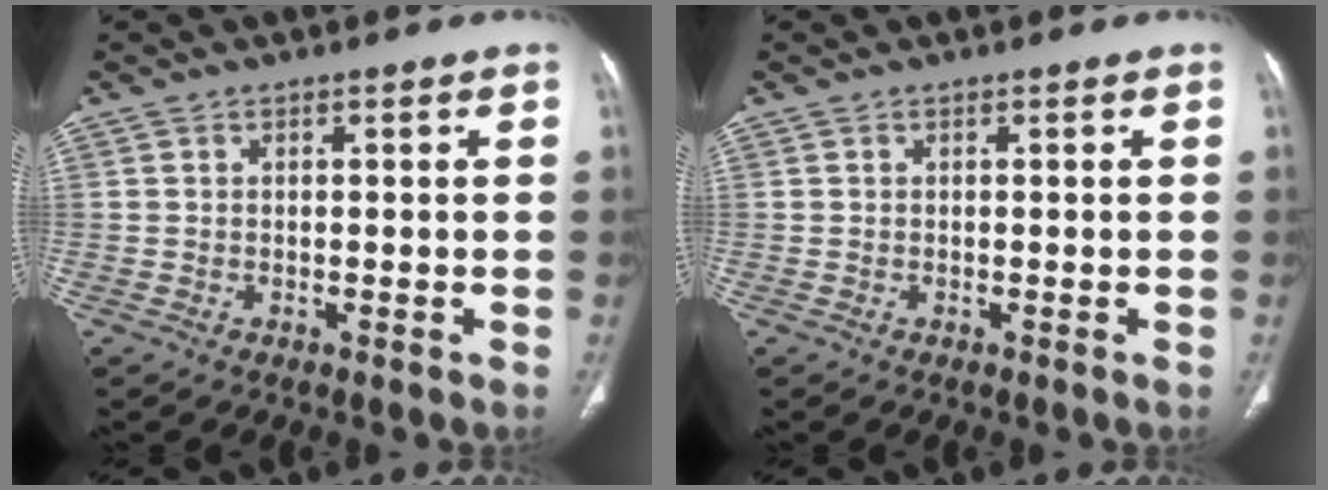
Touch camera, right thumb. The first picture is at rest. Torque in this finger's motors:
{"motor_torque": [0.00, 0.00, -0.02, 0.02, 0.00]}